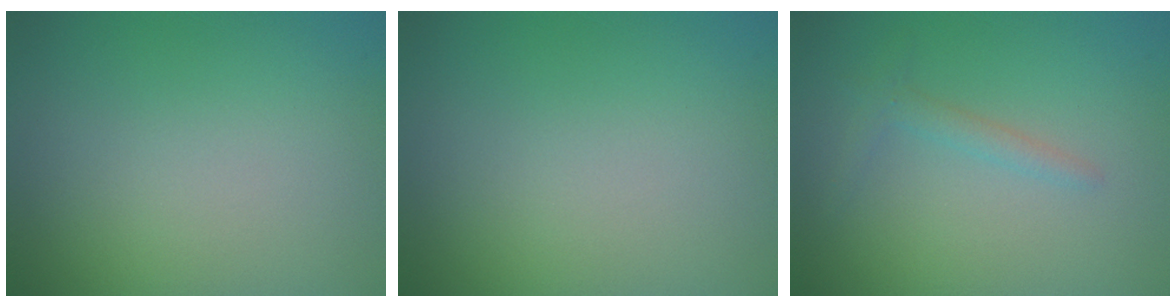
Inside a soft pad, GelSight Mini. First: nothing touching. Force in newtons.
{"total": 0.0}
{"total": 1.4, "press": 1.4, "slide": 0.1}